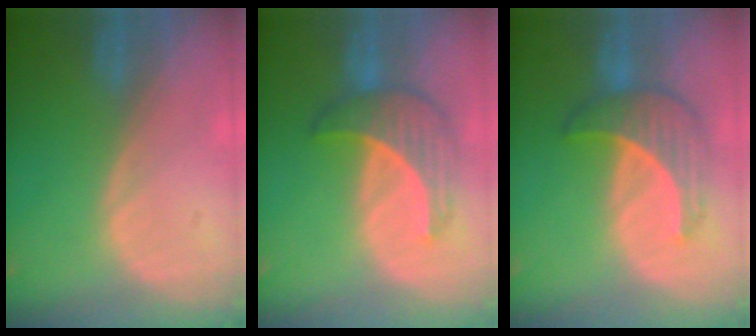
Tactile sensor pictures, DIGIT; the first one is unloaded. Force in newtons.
{"total": 6.4, "press": 6.4, "slide": 0.8}
{"total": 6.4, "press": 6.4, "slide": 0.8}